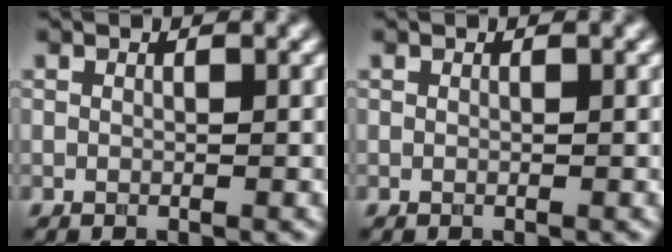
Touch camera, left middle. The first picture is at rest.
{"total": 0.0}